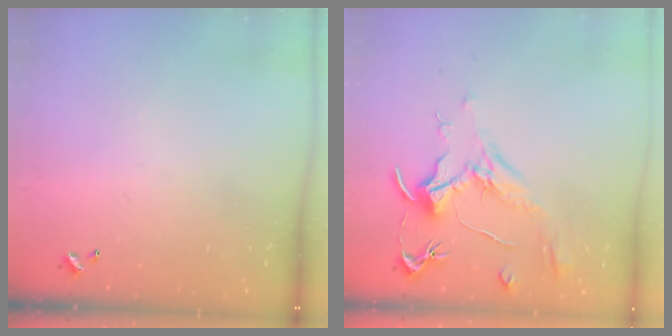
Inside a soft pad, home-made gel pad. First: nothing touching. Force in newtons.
{"total": 2.1, "press": 2.0, "slide": 0.8}